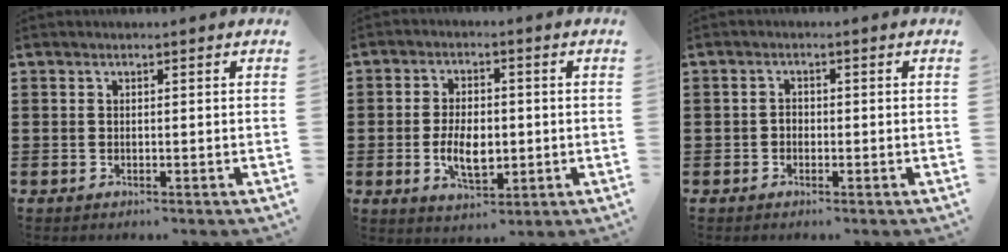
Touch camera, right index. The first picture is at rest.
{"total": 6.5, "force": [-0.9, 3.6, 5.3], "torque": [-0.094, -0.004, -0.023]}
{"total": 1.0, "force": [-0.3, 0.7, 0.6], "torque": [-0.013, 0.001, -0.007]}